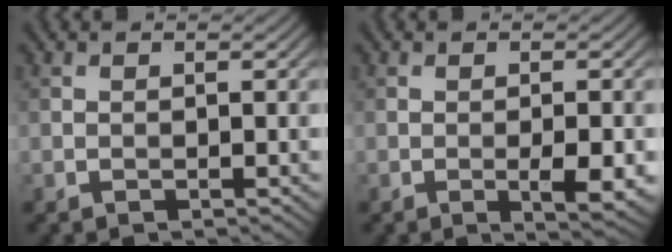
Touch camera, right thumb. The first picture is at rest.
{"total": 3.7, "force": [-1.1, 0.8, 3.5], "torque": [-0.058, -0.002, -0.011]}